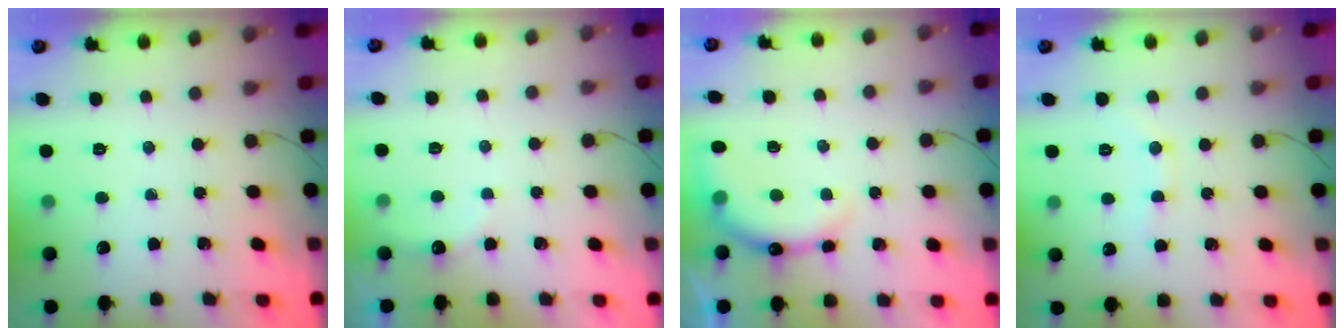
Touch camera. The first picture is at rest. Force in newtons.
{"total": 5.1, "press": 5.0, "slide": 0.8}
{"total": 9.6, "press": 9.6, "slide": 0.3}
{"total": 7.2, "press": 7.1, "slide": 1.2}